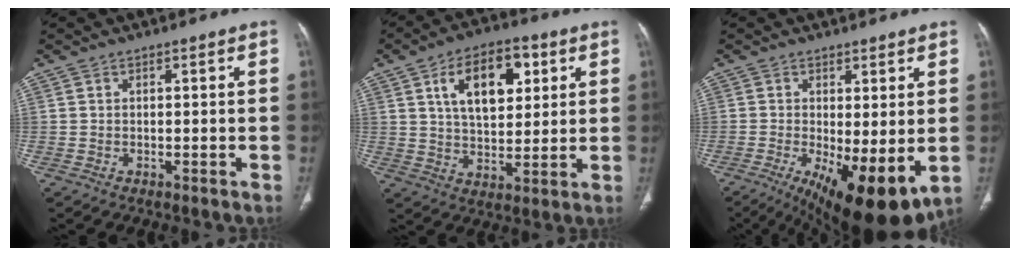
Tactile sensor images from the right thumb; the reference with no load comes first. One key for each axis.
{"total": 14.0, "fx": 5.0, "fy": 7.8, "fz": 10.4, "tx": -0.136, "ty": -0.008, "tz": 0.085}
{"total": 13.9, "fx": -3.3, "fy": 4.7, "fz": 12.6, "tx": -0.192, "ty": -0.026, "tz": -0.034}